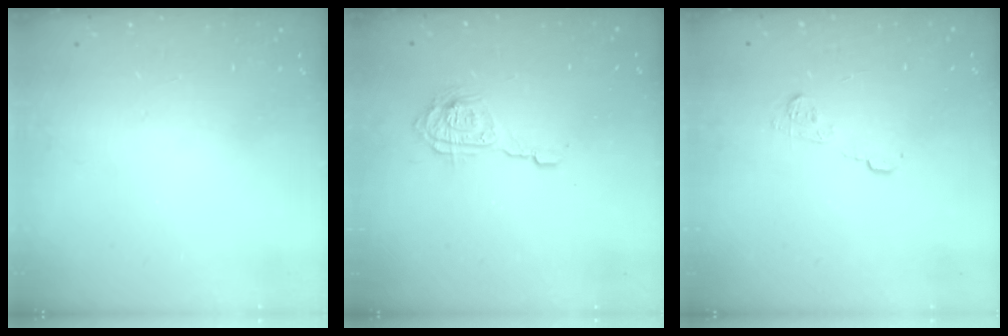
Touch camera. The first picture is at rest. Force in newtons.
{"total": 10.3, "press": 10.3, "slide": 1.0}
{"total": 7.3, "press": 7.3, "slide": 0.5}